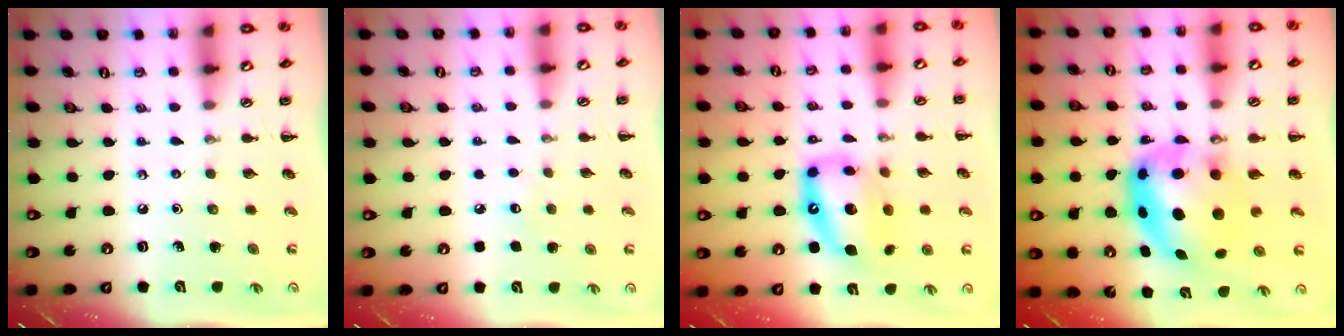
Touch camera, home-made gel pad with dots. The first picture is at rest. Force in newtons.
{"total": 4.3, "press": 4.2, "slide": 1.0}
{"total": 14.2, "press": 13.7, "slide": 3.9}
{"total": 8.6, "press": 8.4, "slide": 1.9}